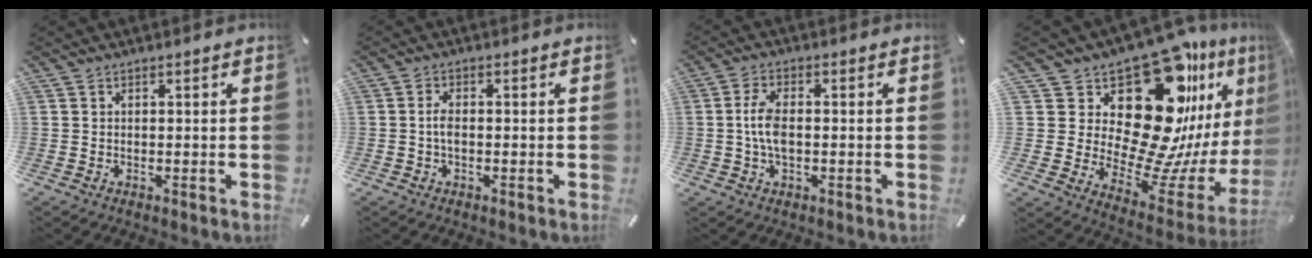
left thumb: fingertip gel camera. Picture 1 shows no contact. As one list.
[{"total": 2.4, "force": [-0.4, 1.1, 2.1], "torque": [-0.049, 0.000, -0.011]}, {"total": 5.9, "force": [-0.4, 2.8, 5.2], "torque": [-0.112, -0.001, -0.011]}, {"total": 27.1, "force": [13.8, 13.2, 19.2], "torque": [-0.279, -0.149, 0.249]}]